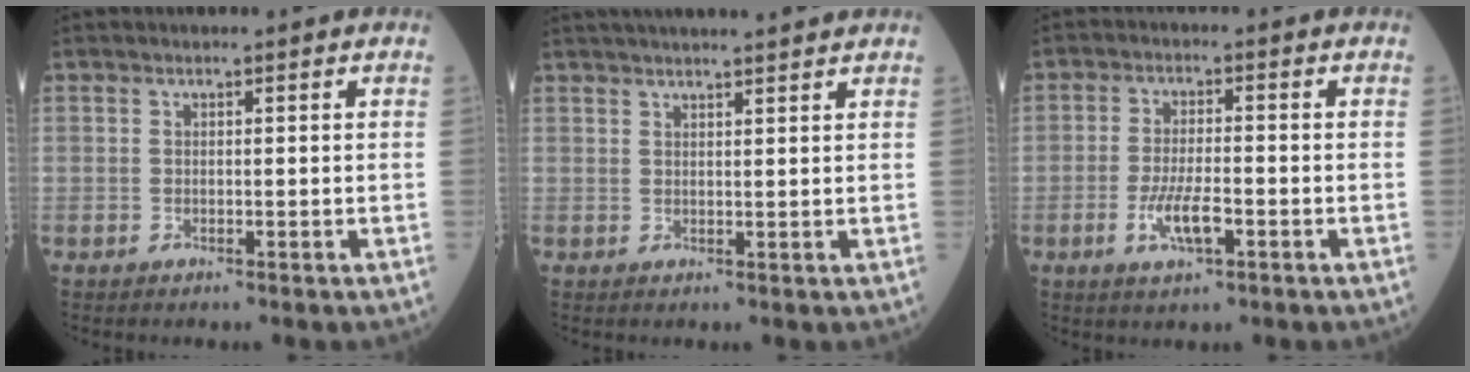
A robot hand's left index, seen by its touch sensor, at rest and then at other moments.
{"total": 11.6, "force": [10.4, 0.6, 4.9], "torque": [-0.076, 0.030, 0.139]}
{"total": 5.2, "force": [-2.1, 1.2, 4.6], "torque": [-0.094, -0.004, -0.036]}